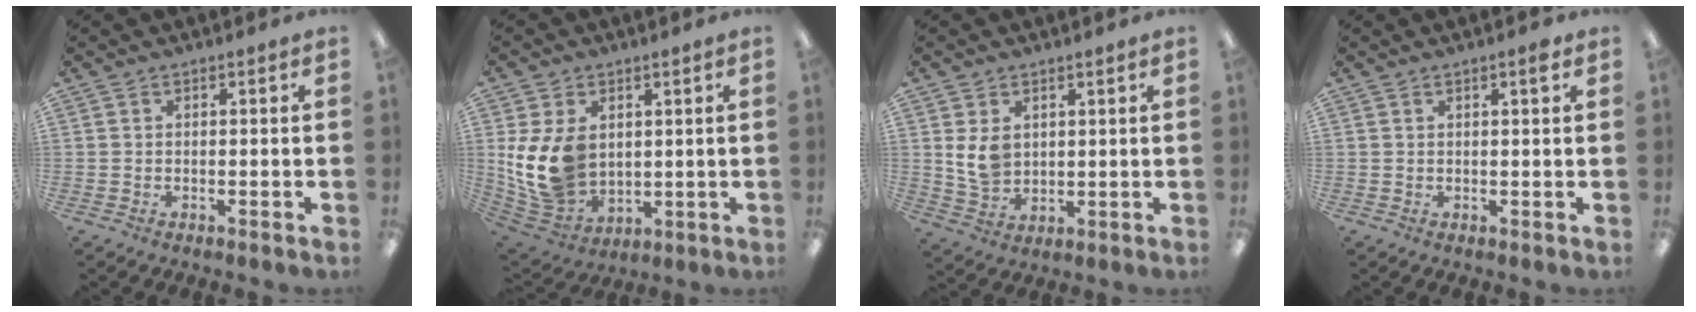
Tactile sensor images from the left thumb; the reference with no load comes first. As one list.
[{"total": 14.2, "force": [2.3, 10.6, 9.1], "torque": [-0.213, -0.016, 0.047]}, {"total": 6.2, "force": [2.3, 4.7, 3.4], "torque": [-0.065, -0.006, 0.044]}, {"total": 1.9, "force": [1.2, 0.2, 1.4], "torque": [-0.022, -0.001, 0.018]}]